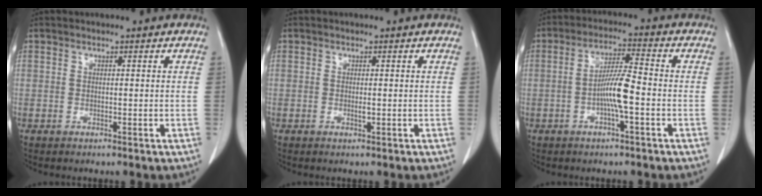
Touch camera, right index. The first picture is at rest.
{"total": 0.6, "force": [0.0, 0.2, 0.6], "torque": [-0.012, -0.003, 0.000]}
{"total": 6.5, "force": [-1.7, 0.4, 6.2], "torque": [-0.126, 0.007, -0.032]}